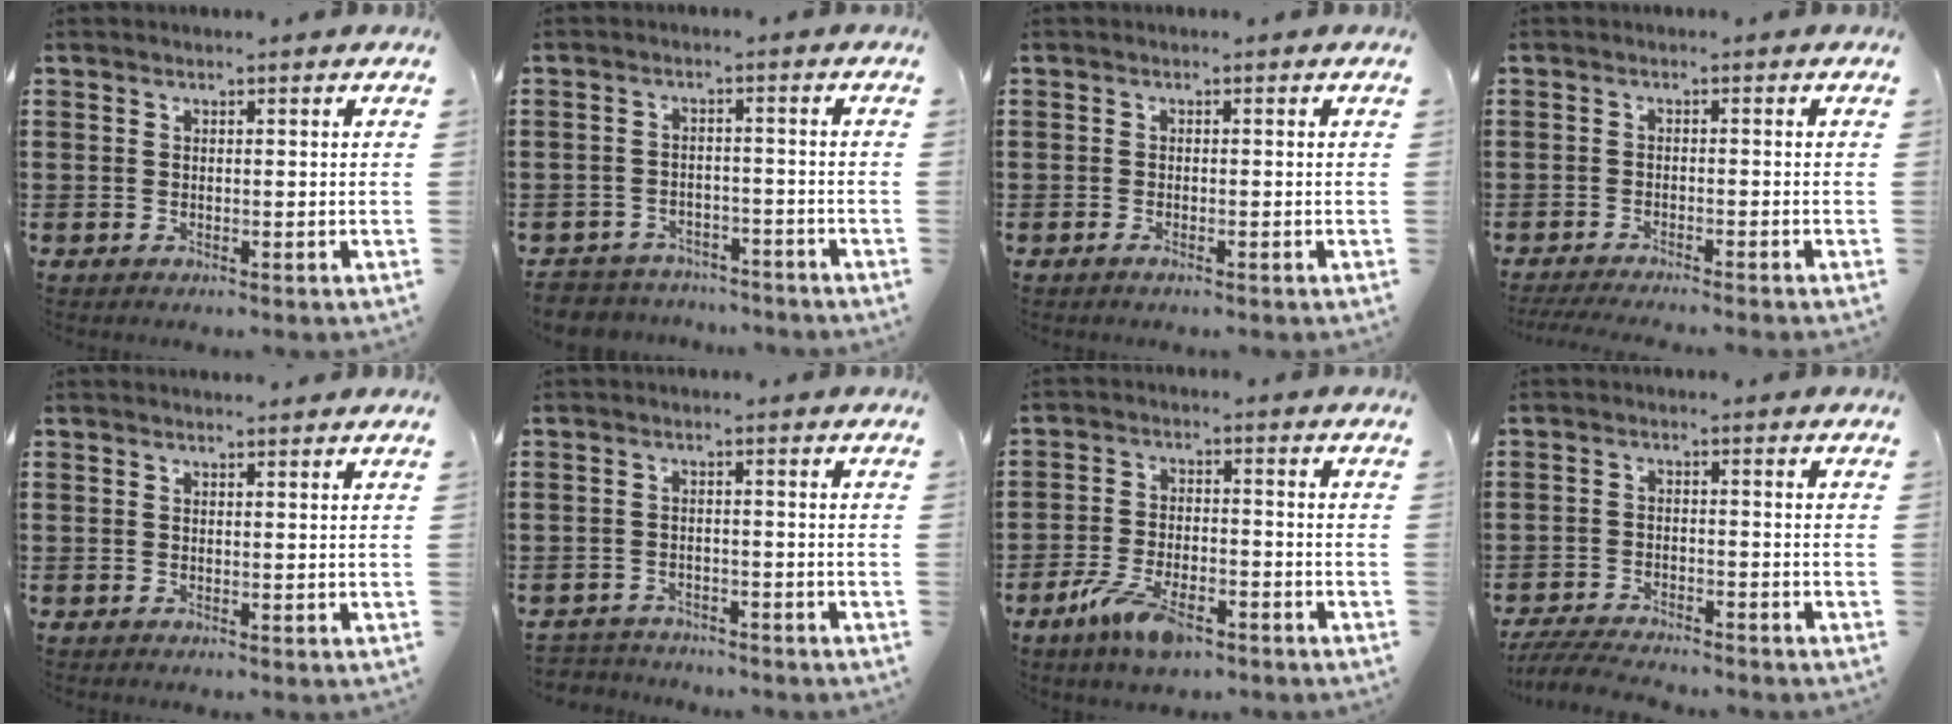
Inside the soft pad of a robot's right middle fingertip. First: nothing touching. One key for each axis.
{"total": 3.8, "fx": -3.7, "fy": 0.7, "fz": -0.2, "tx": -0.013, "ty": -0.002, "tz": -0.082}
{"total": 0.6, "fx": -0.4, "fy": 0.1, "fz": 0.5, "tx": -0.011, "ty": -0.004, "tz": -0.007}
{"total": 2.1, "fx": -1.9, "fy": -0.3, "fz": 0.7, "tx": -0.011, "ty": -0.001, "tz": -0.037}
{"total": 0.6, "fx": 0.6, "fy": 0.0, "fz": 0.0, "tx": 0.005, "ty": -0.003, "tz": 0.010}
{"total": 2.5, "fx": -2.5, "fy": 0.4, "fz": -0.2, "tx": -0.005, "ty": -0.003, "tz": -0.055}
{"total": 7.3, "fx": -4.5, "fy": 2.6, "fz": 5.1, "tx": -0.104, "ty": 0.000, "tz": -0.082}
{"total": 4.5, "fx": -4.3, "fy": 0.3, "fz": 1.2, "tx": -0.033, "ty": -0.008, "tz": -0.089}